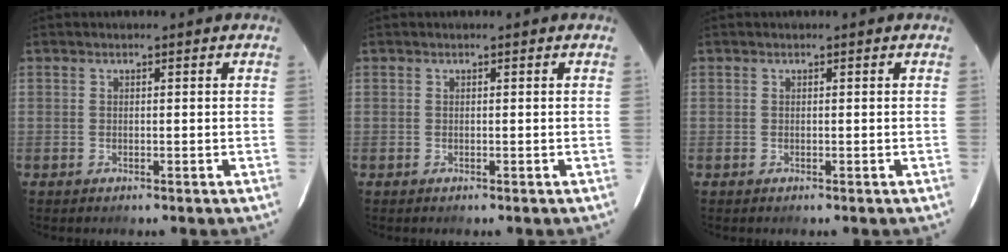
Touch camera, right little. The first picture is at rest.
{"total": 0.0}
{"total": 0.0}